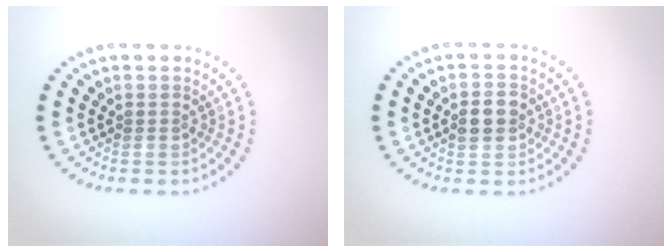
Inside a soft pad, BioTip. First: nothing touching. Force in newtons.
{"total": 2.8, "press": 2.8, "slide": 0.1}